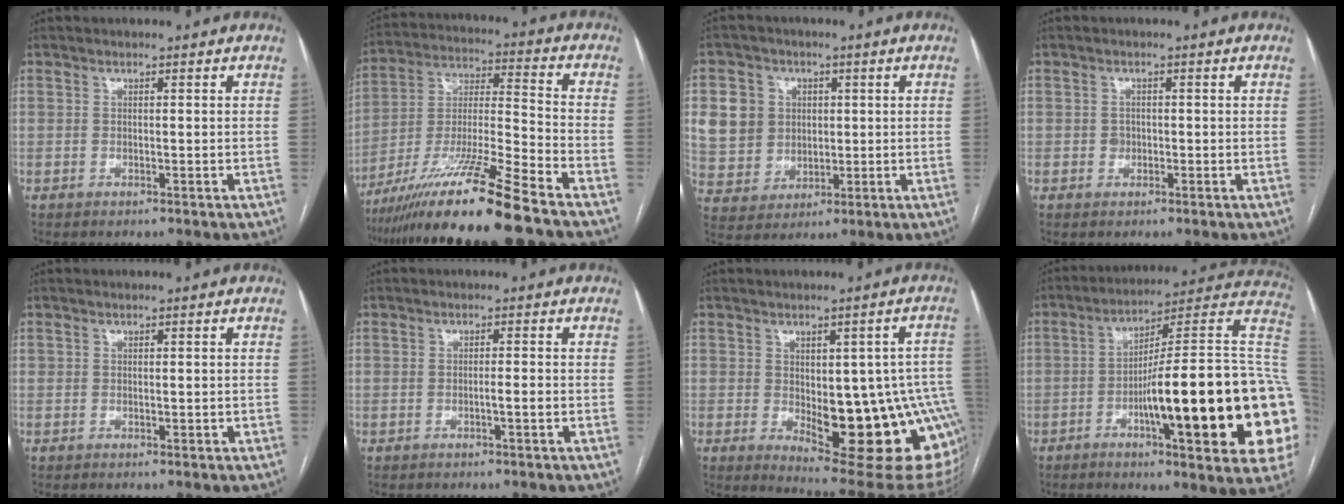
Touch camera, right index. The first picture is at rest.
{"total": 17.9, "force": [-13.6, -1.4, 11.5], "torque": [-0.233, -0.028, -0.248]}
{"total": 9.2, "force": [2.0, 8.4, 3.1], "torque": [-0.080, 0.023, 0.048]}
{"total": 1.3, "force": [-0.3, 1.2, 0.5], "torque": [-0.007, 0.004, -0.002]}
{"total": 0.7, "force": [0.0, 0.5, 0.4], "torque": [-0.009, 0.003, 0.004]}
{"total": 1.3, "force": [-0.5, -0.1, 1.2], "torque": [-0.021, 0.000, -0.009]}
{"total": 19.4, "force": [-3.5, 6.2, 18.1], "torque": [-0.159, 0.010, -0.019]}
{"total": 29.0, "force": [-4.4, 2.7, 28.5], "torque": [-0.295, 0.012, -0.071]}